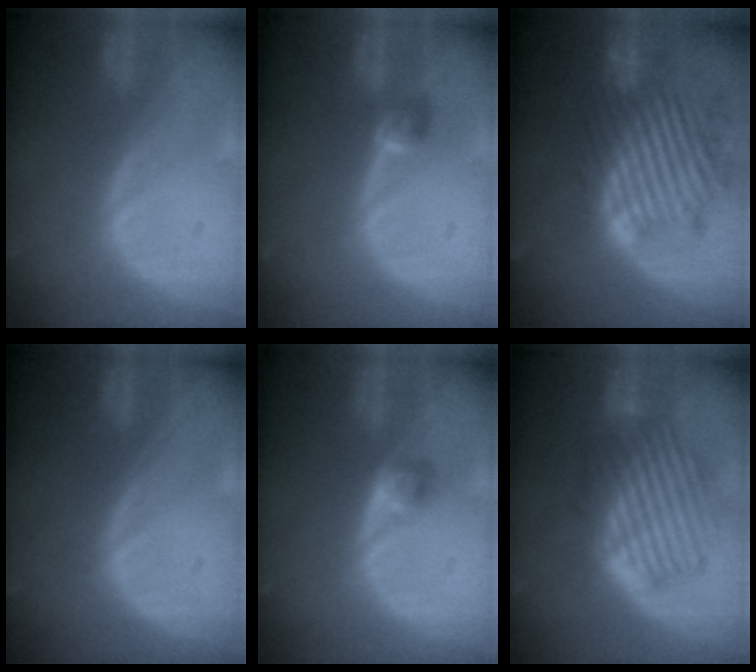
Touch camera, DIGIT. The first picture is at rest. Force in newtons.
{"total": 2.7, "press": 2.4, "slide": 1.2}
{"total": 13.1, "press": 11.6, "slide": 6.2}
{"total": 0.0}
{"total": 2.5, "press": 2.3, "slide": 0.9}
{"total": 8.4, "press": 7.9, "slide": 3.0}